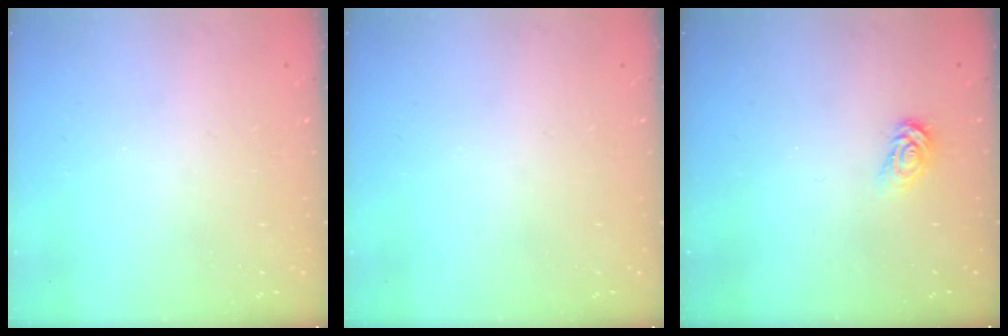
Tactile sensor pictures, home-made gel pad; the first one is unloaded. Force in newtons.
{"total": 0.0}
{"total": 3.0, "press": 3.0, "slide": 0.3}